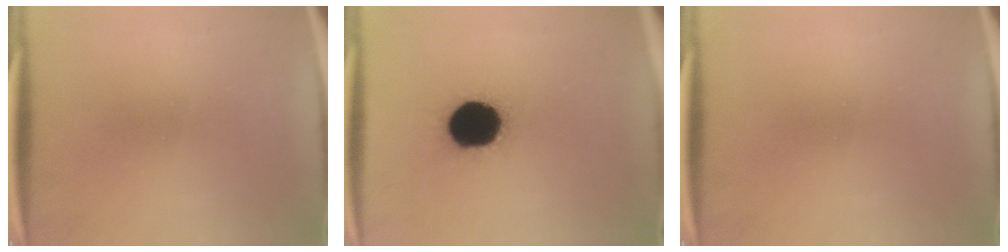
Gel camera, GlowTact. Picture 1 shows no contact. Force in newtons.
{"total": 18.6}
{"total": 0.0}